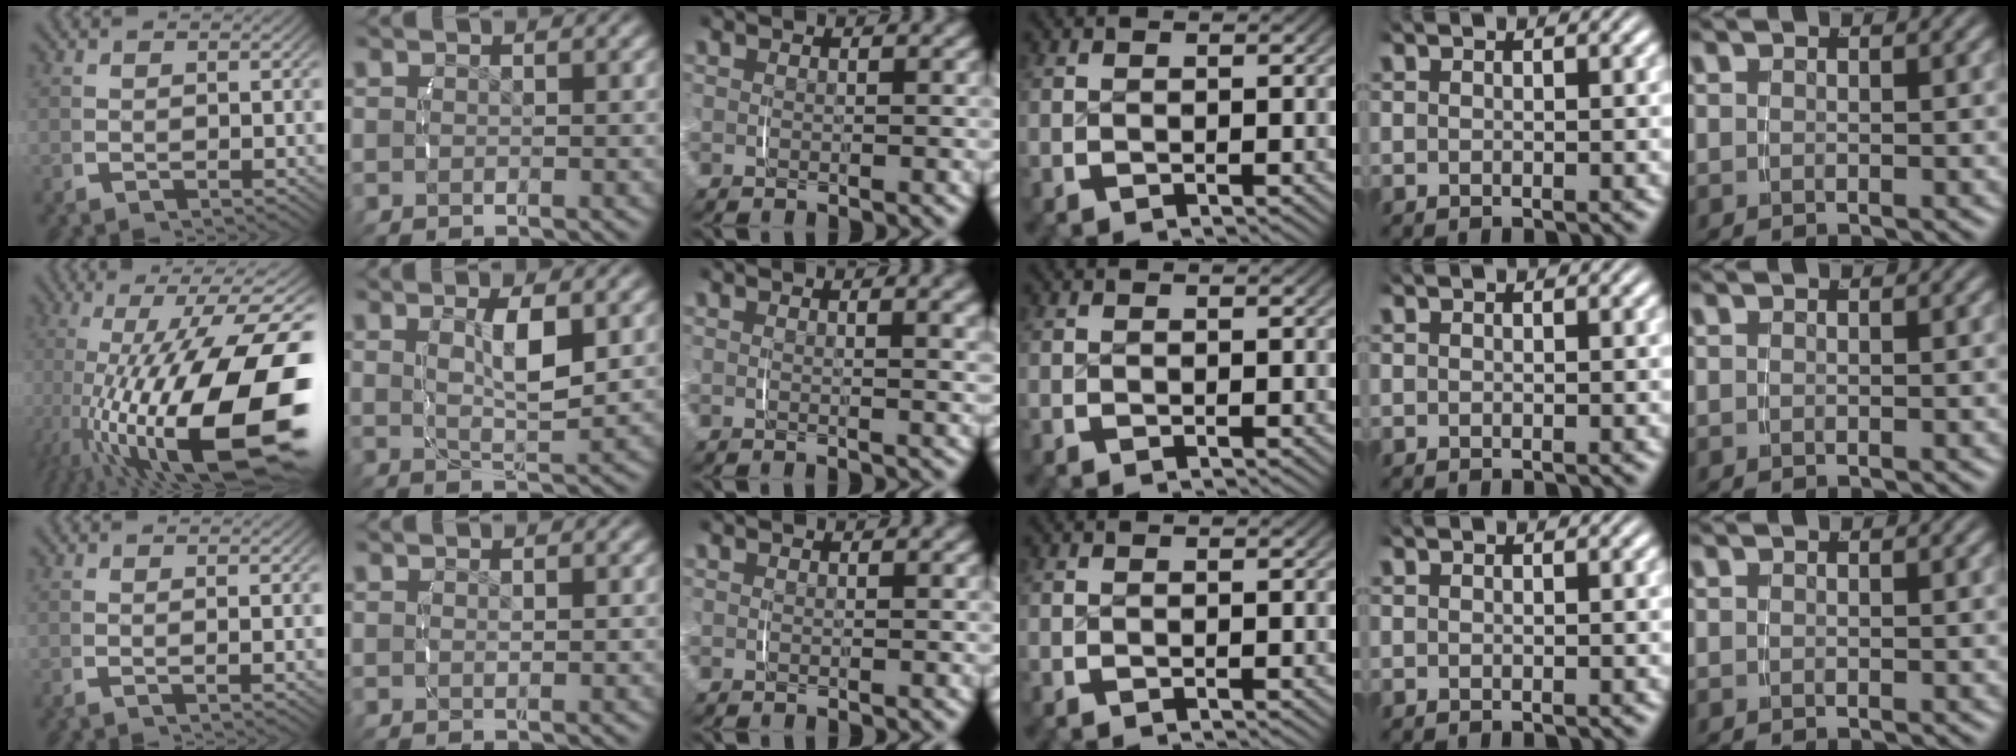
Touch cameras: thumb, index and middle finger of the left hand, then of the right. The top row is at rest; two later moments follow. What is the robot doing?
{"motion": "lift_and_place", "object": "glasses case"}